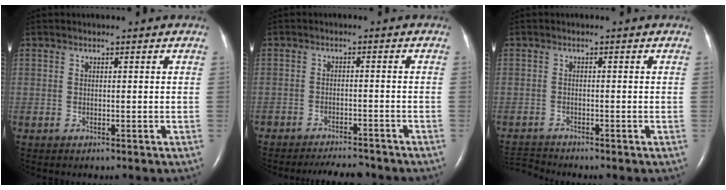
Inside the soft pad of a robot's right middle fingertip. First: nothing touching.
{"total": 6.6, "force": [-6.2, 1.2, 1.8], "torque": [-0.025, -0.007, -0.090]}
{"total": 2.9, "force": [-2.8, -0.7, -0.3], "torque": [-0.001, -0.019, -0.052]}